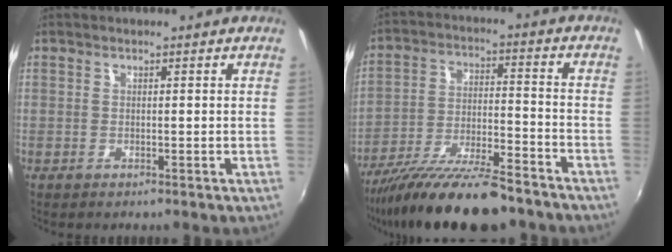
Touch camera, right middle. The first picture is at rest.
{"total": 17.4, "force": [-14.3, 3.3, 9.4], "torque": [-0.181, -0.035, -0.236]}